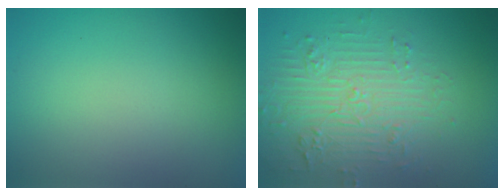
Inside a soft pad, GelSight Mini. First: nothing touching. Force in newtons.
{"total": 4.5, "press": 4.0, "slide": 2.0}